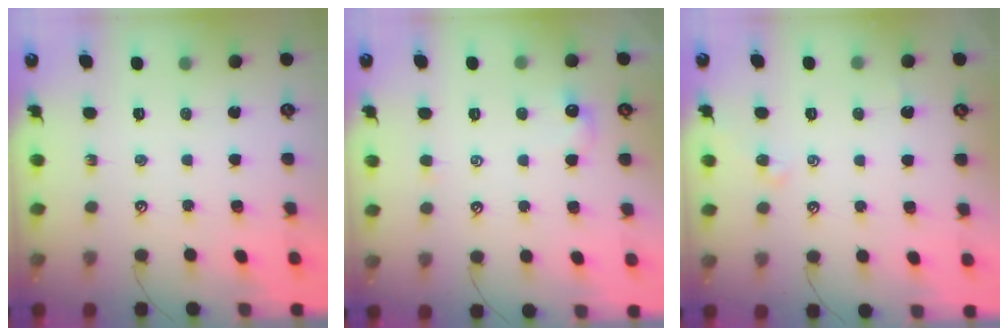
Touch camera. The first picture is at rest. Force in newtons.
{"total": 1.6, "press": 1.5, "slide": 0.4}
{"total": 0.0}